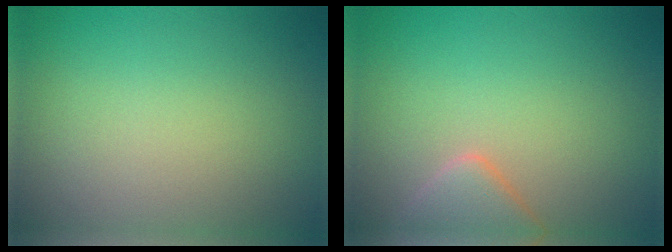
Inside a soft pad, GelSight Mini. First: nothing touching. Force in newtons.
{"total": 3.0, "press": 2.9, "slide": 0.3}